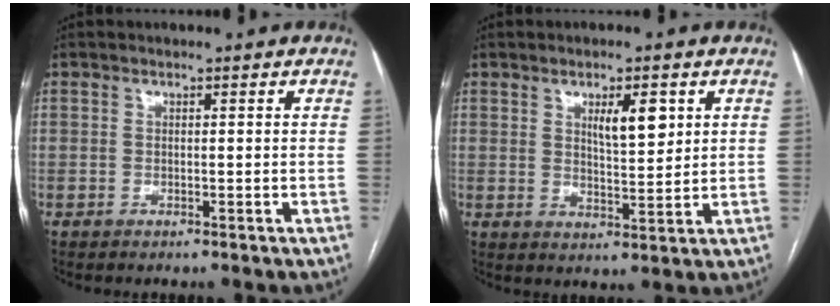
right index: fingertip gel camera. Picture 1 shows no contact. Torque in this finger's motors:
{"motor_torque": [0.18, 0.15, 0.13, 0.07]}